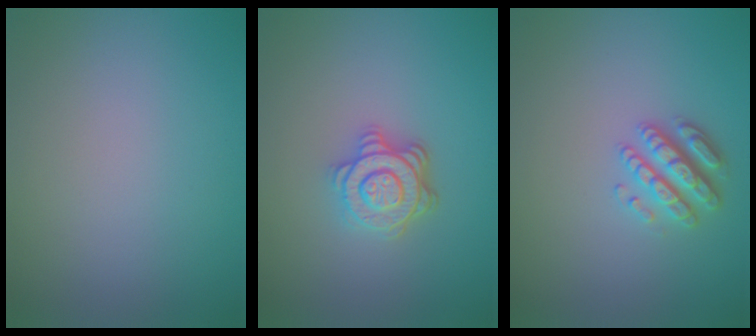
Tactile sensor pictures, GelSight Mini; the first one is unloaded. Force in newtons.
{"total": 4.1, "press": 3.2, "slide": 2.6}
{"total": 2.9, "press": 2.8, "slide": 1.1}